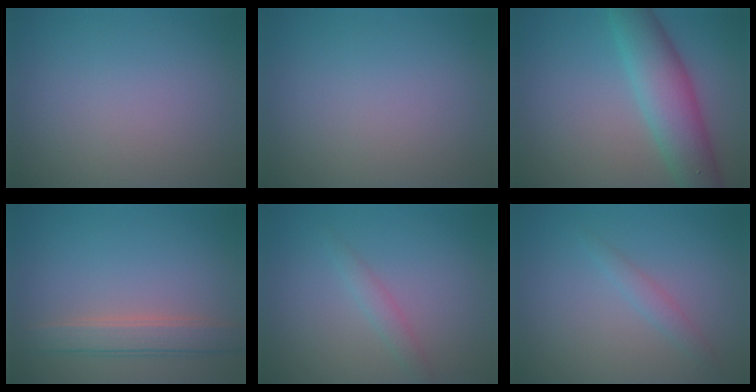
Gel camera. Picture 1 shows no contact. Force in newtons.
{"total": 0.0}
{"total": 6.8, "press": 6.8, "slide": 0.2}
{"total": 3.0, "press": 3.0, "slide": 0.3}
{"total": 1.4, "press": 1.4, "slide": 0.0}
{"total": 1.3, "press": 1.3, "slide": 0.1}